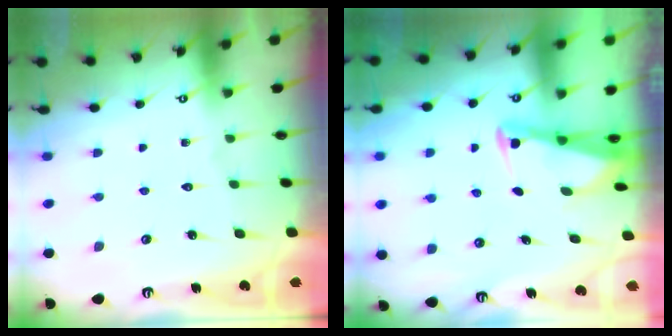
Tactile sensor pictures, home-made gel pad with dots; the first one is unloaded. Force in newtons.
{"total": 2.6, "press": 2.6, "slide": 0.2}